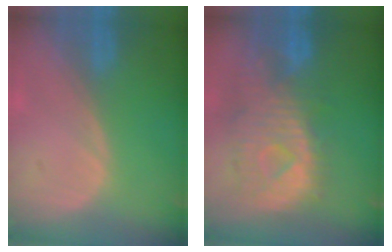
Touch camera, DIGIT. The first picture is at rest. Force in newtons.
{"total": 11.2, "press": 9.7, "slide": 5.6}